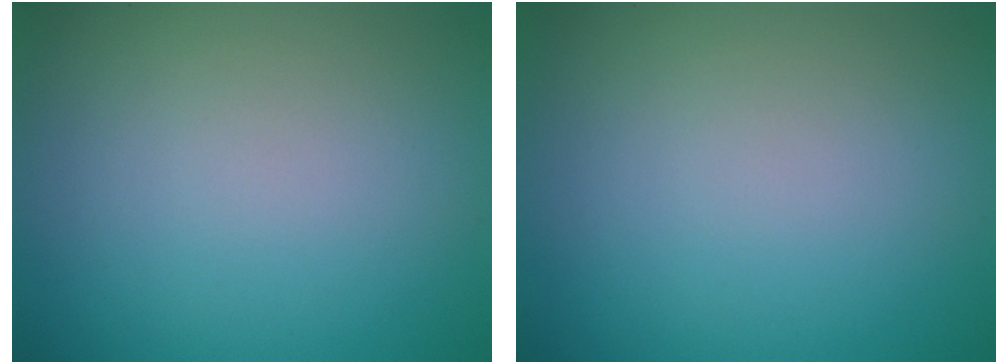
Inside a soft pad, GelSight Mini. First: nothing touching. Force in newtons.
{"total": 0.0}